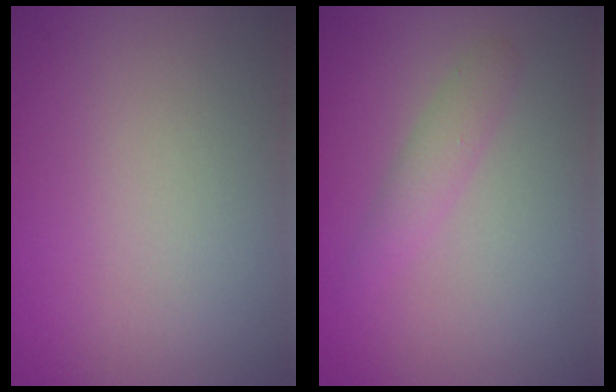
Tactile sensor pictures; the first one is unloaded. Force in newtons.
{"total": 1.6, "press": 1.6, "slide": 0.1}